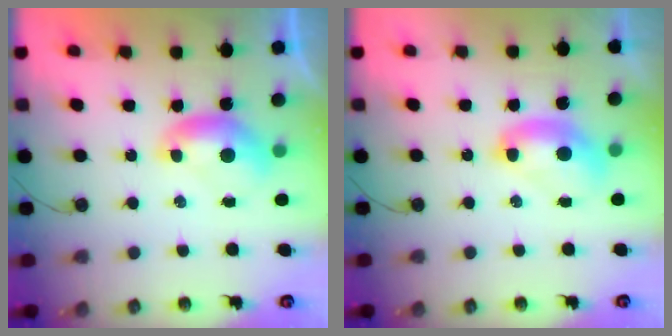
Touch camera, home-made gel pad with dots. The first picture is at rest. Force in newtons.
{"total": 2.5, "press": 2.5, "slide": 0.1}